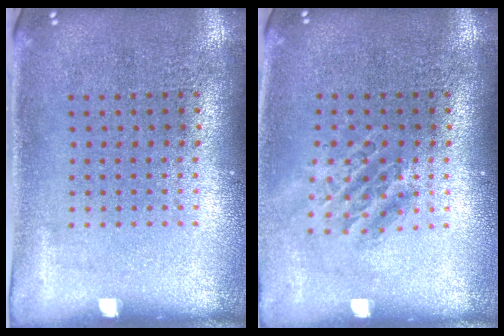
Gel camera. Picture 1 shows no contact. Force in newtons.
{"total": 1.4, "press": 1.2, "slide": 0.8}